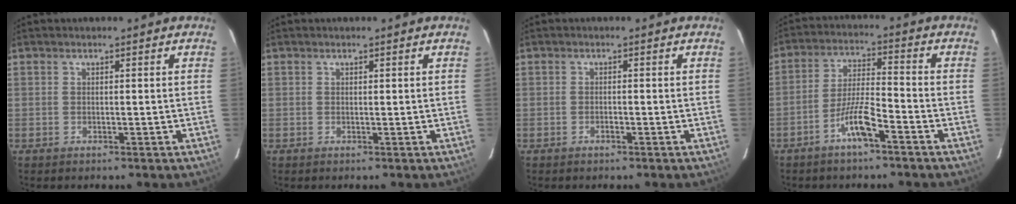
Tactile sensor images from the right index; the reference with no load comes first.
{"total": 0.0}
{"total": 0.8, "force": [-0.5, 0.2, 0.6], "torque": [-0.014, 0.001, -0.008]}
{"total": 7.1, "force": [-4.2, 0.9, 5.7], "torque": [-0.116, 0.008, -0.078]}